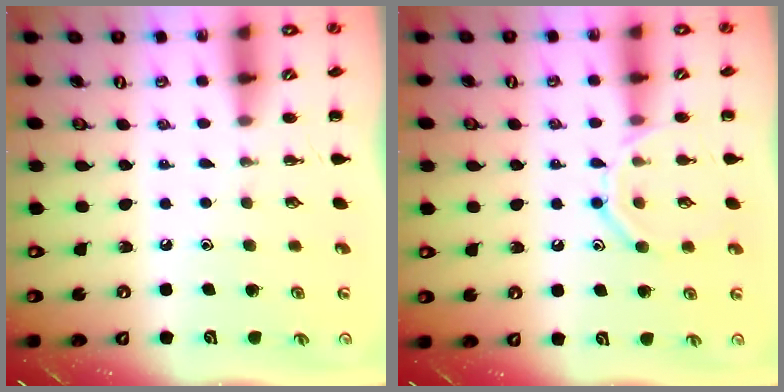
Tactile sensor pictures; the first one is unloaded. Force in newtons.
{"total": 11.3, "press": 11.3, "slide": 1.1}